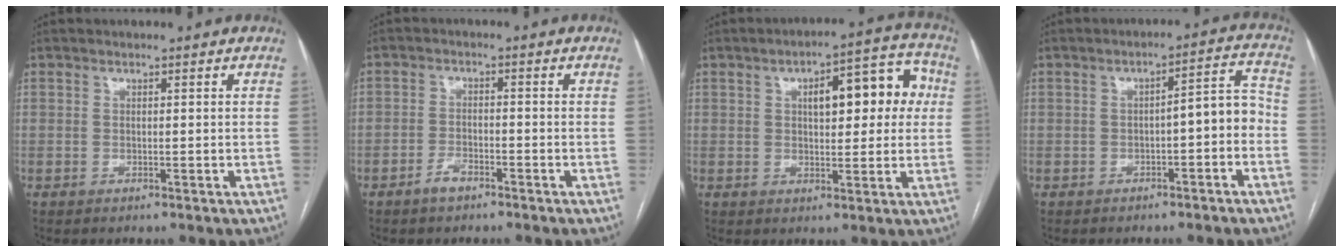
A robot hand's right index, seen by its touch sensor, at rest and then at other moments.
{"total": 2.7, "force": [-2.0, 1.3, 1.2], "torque": [-0.021, 0.005, -0.036]}
{"total": 11.3, "force": [2.5, 4.4, 10.1], "torque": [-0.125, 0.038, 0.032]}
{"total": 7.6, "force": [-2.1, 1.7, 7.1], "torque": [-0.090, 0.039, -0.029]}